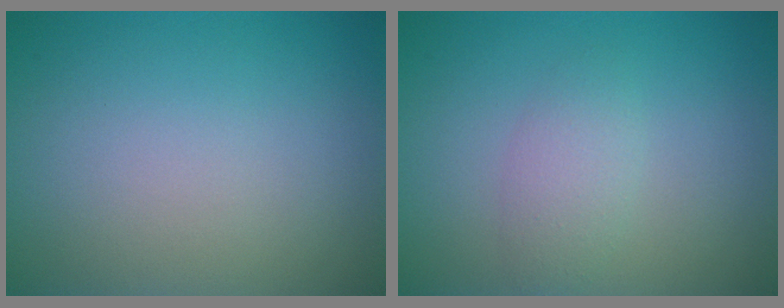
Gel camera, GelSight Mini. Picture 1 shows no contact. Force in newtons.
{"total": 2.1, "press": 2.0, "slide": 0.0}